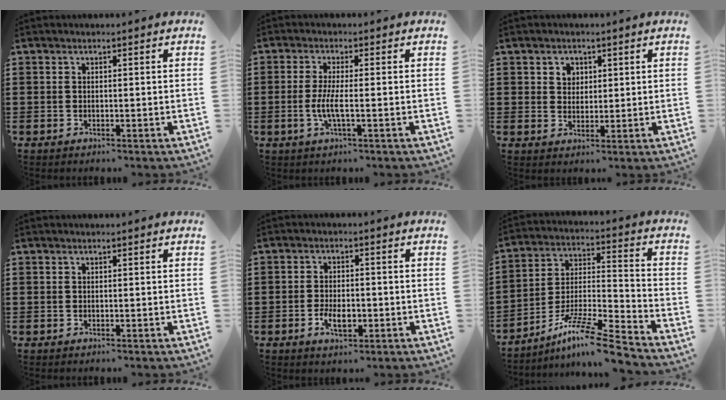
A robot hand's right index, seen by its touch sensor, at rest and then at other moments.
{"total": 4.2, "force": [-0.9, 0.5, 4.1], "torque": [-0.094, -0.010, -0.026]}
{"total": 2.2, "force": [1.1, 1.9, 0.5], "torque": [-0.017, 0.009, 0.020]}
{"total": 0.0}
{"total": 4.0, "force": [-1.3, 1.9, 3.3], "torque": [-0.056, -0.004, -0.025]}
{"total": 11.3, "force": [-9.1, 0.4, 6.8], "torque": [-0.122, 0.007, -0.180]}